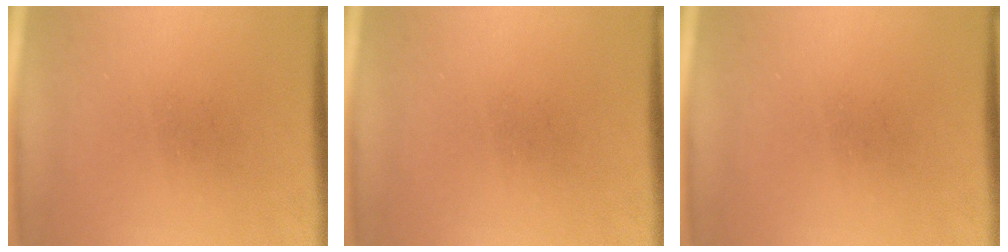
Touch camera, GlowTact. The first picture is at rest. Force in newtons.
{"total": 0.0}
{"total": 0.0}